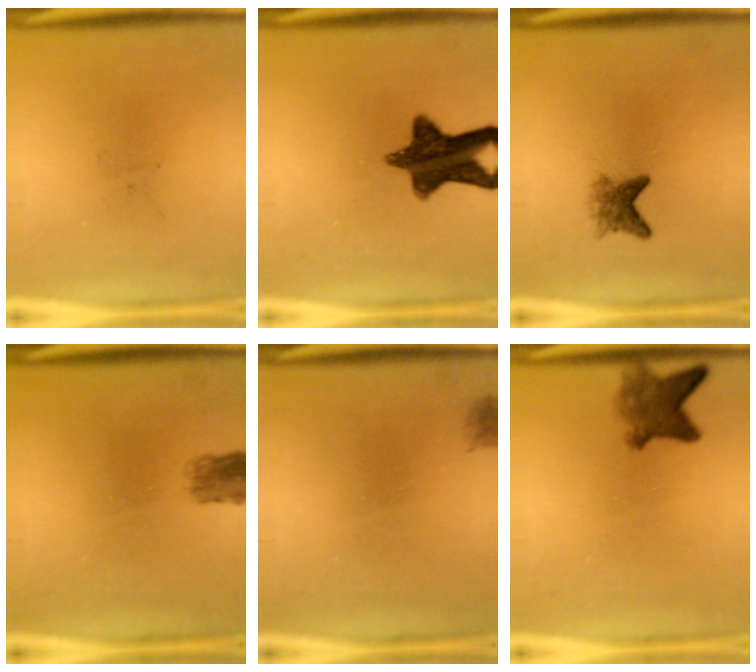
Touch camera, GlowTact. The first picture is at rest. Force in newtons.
{"total": 12.1}
{"total": 2.9}
{"total": 2.9}
{"total": 1.1}
{"total": 5.2}